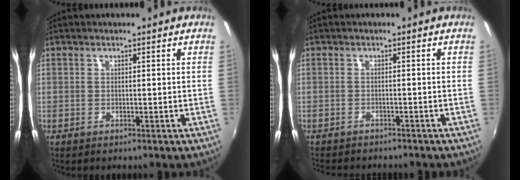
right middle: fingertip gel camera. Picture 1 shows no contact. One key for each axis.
{"total": 5.9, "fx": -5.4, "fy": 1.3, "fz": 1.9, "tx": -0.050, "ty": -0.018, "tz": -0.083}